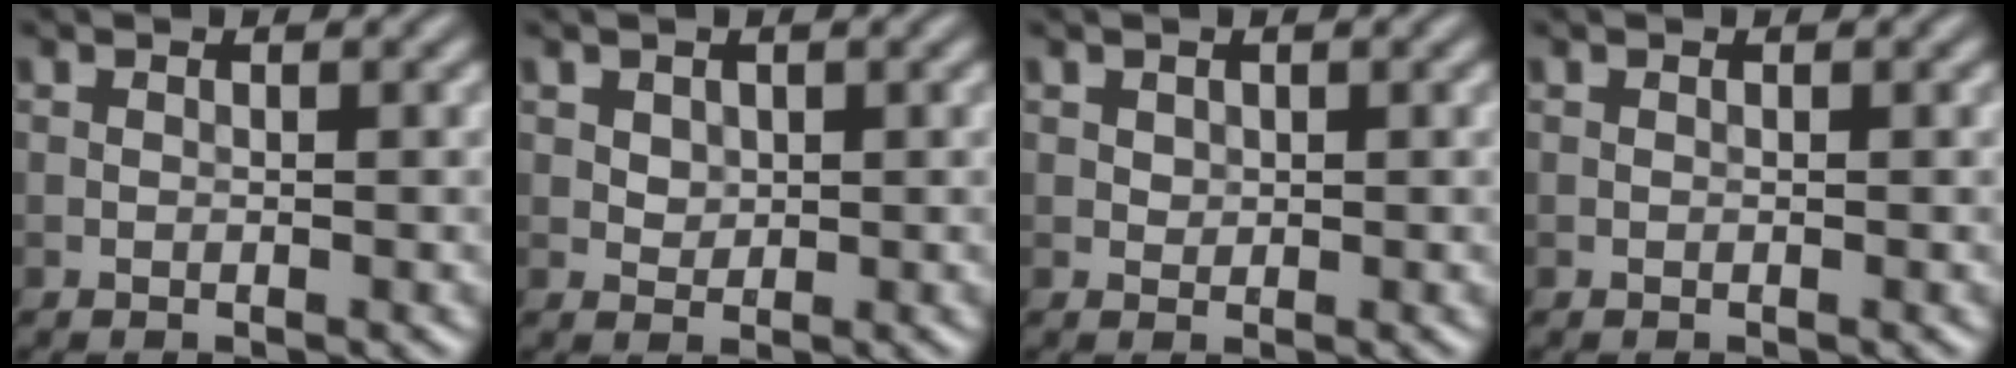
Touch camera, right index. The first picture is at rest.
{"total": 1.2, "force": [0.5, 1.0, 0.4], "torque": [-0.009, -0.006, 0.014]}
{"total": 0.6, "force": [0.3, 0.5, 0.1], "torque": [-0.001, -0.004, 0.009]}
{"total": 0.0}